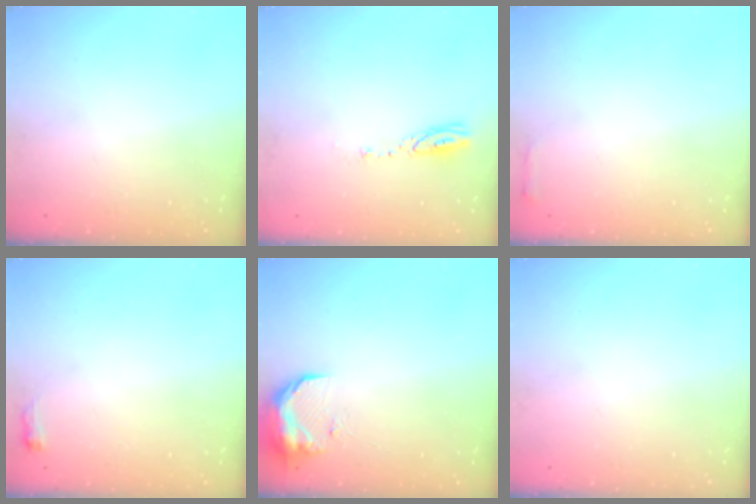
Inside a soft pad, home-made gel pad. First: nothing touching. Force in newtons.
{"total": 3.5, "press": 3.4, "slide": 0.3}
{"total": 2.3, "press": 2.3, "slide": 0.5}
{"total": 9.8, "press": 2.8, "slide": 9.4}
{"total": 17.0, "press": 11.4, "slide": 12.7}
{"total": 0.0}